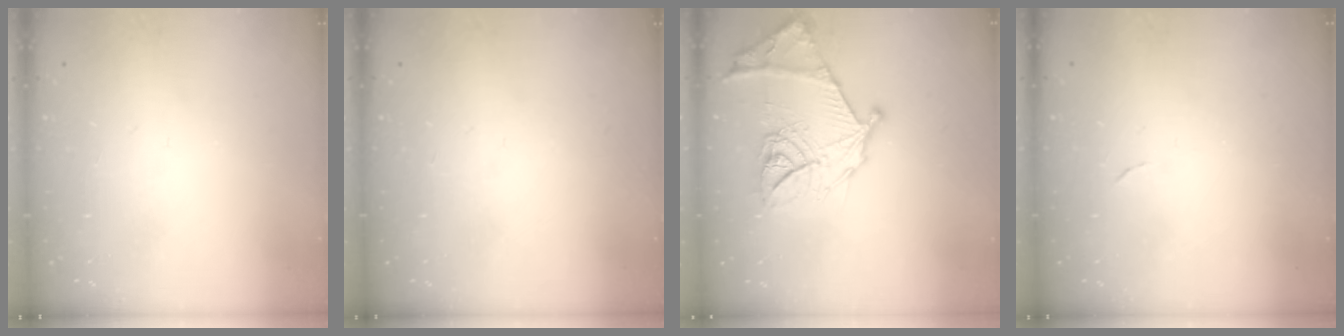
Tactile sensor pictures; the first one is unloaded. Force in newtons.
{"total": 0.0}
{"total": 19.1, "press": 19.0, "slide": 1.8}
{"total": 3.7, "press": 3.7, "slide": 0.2}